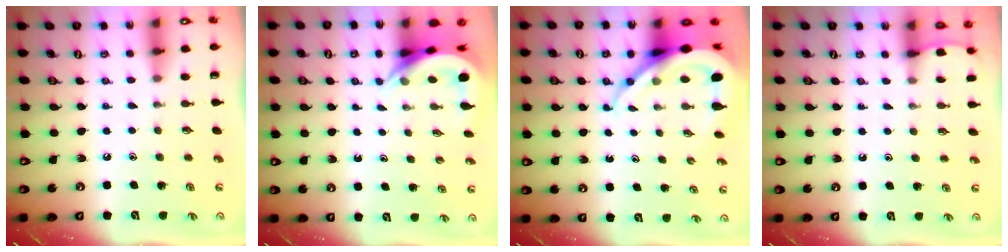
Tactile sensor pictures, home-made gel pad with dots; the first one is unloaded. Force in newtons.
{"total": 5.0, "press": 5.0, "slide": 0.3}
{"total": 11.5, "press": 11.4, "slide": 1.2}
{"total": 2.2, "press": 2.2, "slide": 0.2}